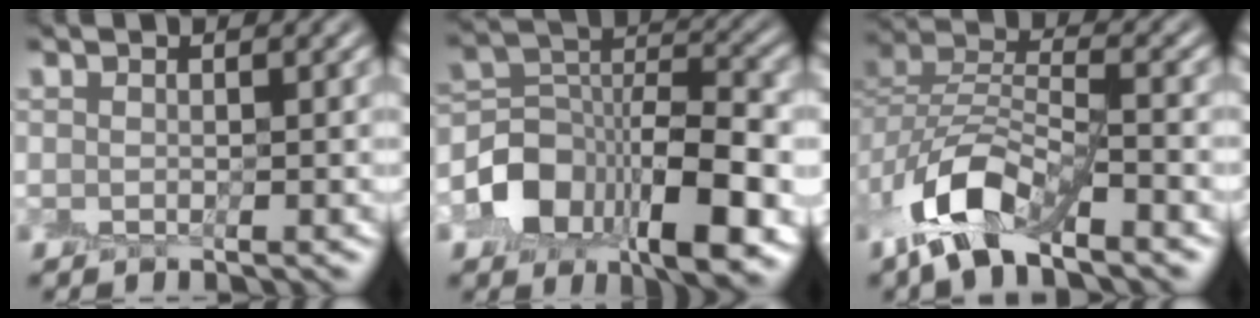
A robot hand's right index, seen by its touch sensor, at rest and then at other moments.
{"total": 10.1, "force": [-4.2, 6.0, 7.0], "torque": [-0.115, 0.007, -0.075]}
{"total": 7.5, "force": [-4.7, 3.3, 4.8], "torque": [-0.093, 0.003, -0.096]}